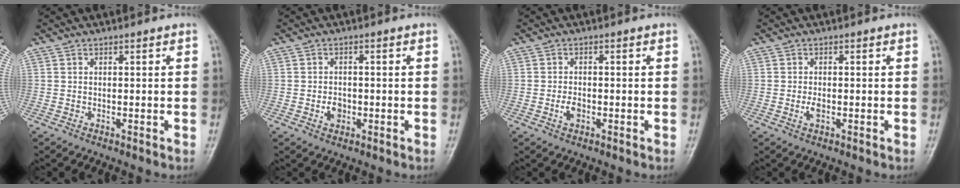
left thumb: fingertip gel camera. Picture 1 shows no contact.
{"total": 2.8, "force": [-0.9, 2.2, 1.5], "torque": [-0.014, 0.004, -0.015]}
{"total": 2.5, "force": [-0.9, 1.6, 1.7], "torque": [-0.026, 0.003, -0.018]}
{"total": 1.9, "force": [-0.5, 1.1, 1.5], "torque": [-0.027, -0.001, -0.012]}